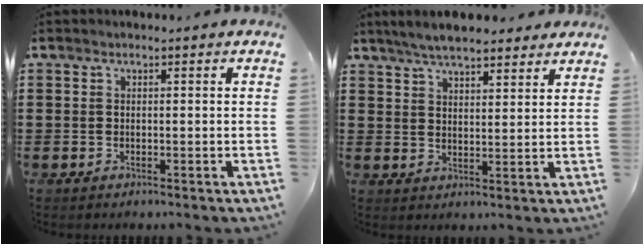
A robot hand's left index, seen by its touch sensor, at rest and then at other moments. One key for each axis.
{"total": 5.4, "fx": 5.0, "fy": 1.3, "fz": 1.9, "tx": -0.050, "ty": -0.005, "tz": 0.093}